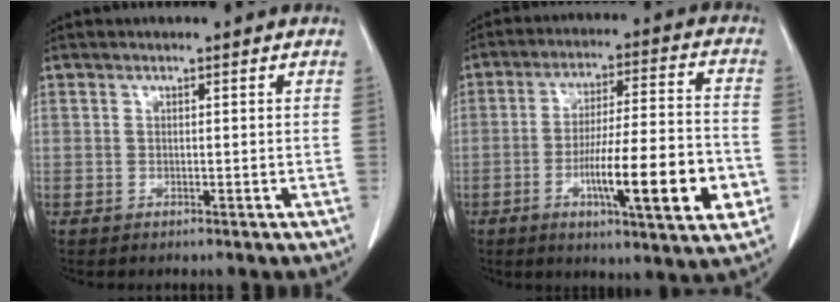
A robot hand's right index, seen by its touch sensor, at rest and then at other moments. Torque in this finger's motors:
{"motor_torque": [1.69, -0.45, 0.99, 0.21]}